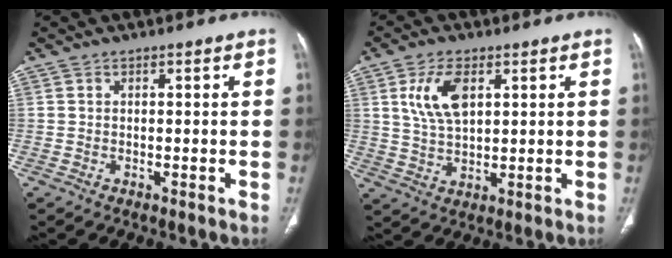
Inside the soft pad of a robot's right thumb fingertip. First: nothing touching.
{"total": 8.5, "force": [2.9, 4.4, 6.6], "torque": [-0.126, -0.008, 0.062]}